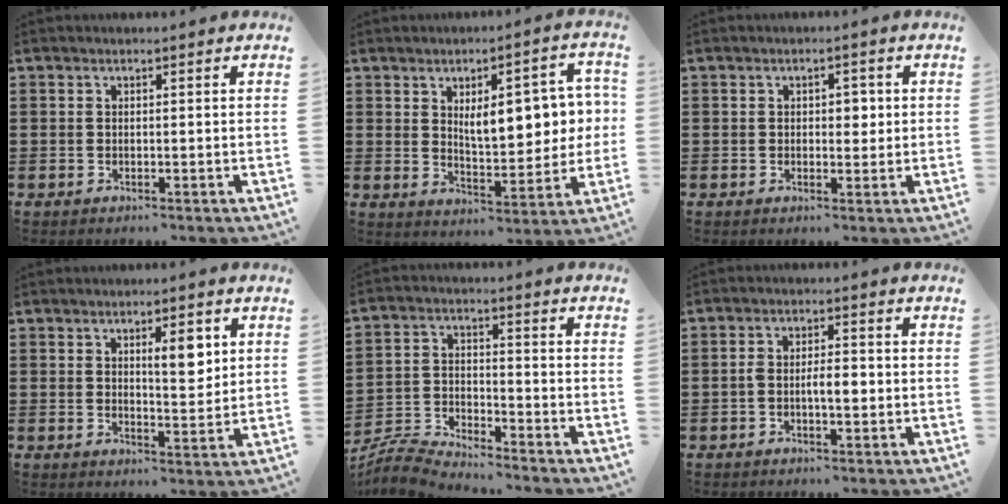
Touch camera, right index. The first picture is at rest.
{"total": 8.8, "force": [2.0, 4.2, 7.5], "torque": [-0.107, -0.004, 0.026]}
{"total": 2.2, "force": [0.2, 1.4, 1.7], "torque": [-0.026, 0.006, 0.000]}
{"total": 5.1, "force": [2.0, 1.9, 4.2], "torque": [-0.064, 0.000, 0.028]}
{"total": 5.4, "force": [-5.3, 0.2, 0.8], "torque": [-0.036, -0.002, -0.111]}
{"total": 3.6, "force": [-0.8, 1.2, 3.3], "torque": [-0.067, 0.003, -0.017]}